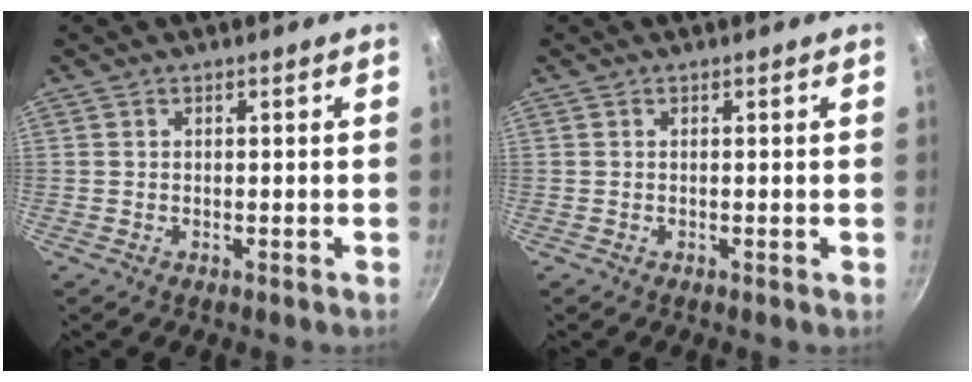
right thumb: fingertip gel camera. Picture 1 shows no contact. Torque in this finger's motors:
{"motor_torque": [-0.01, -0.21, 0.24, 0.08, 0.03]}